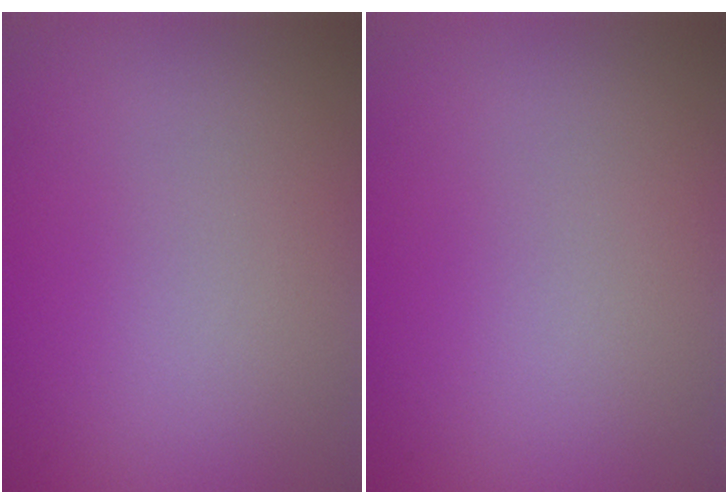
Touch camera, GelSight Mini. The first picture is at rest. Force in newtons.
{"total": 0.0}